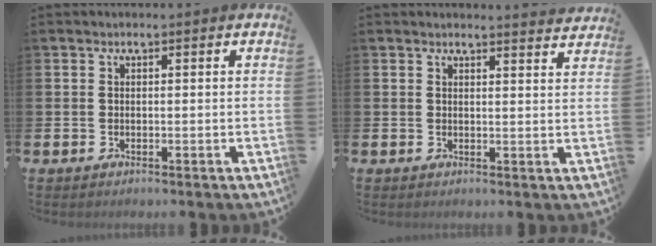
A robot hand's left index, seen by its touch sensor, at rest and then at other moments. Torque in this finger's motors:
{"motor_torque": [0.52, -1.62, 0.10, -0.01]}